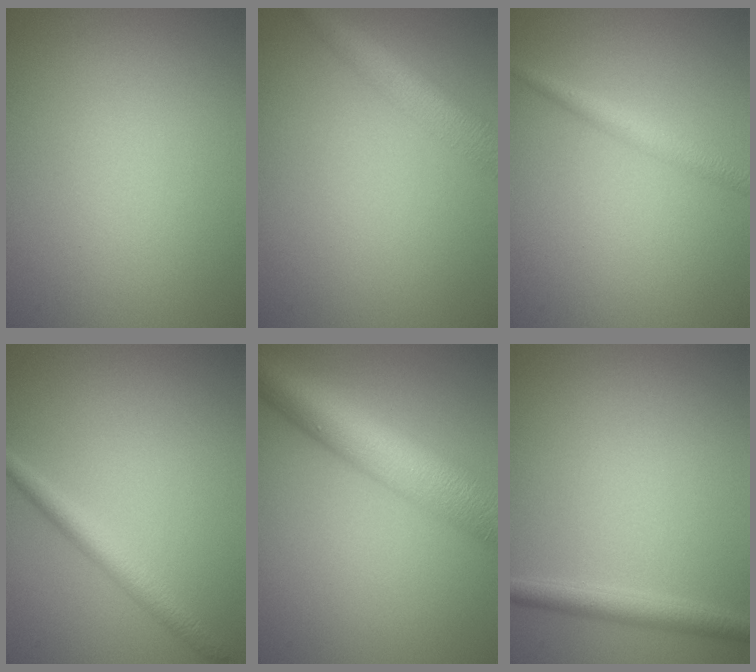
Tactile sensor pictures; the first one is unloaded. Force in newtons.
{"total": 4.3, "press": 4.3, "slide": 0.1}
{"total": 2.0, "press": 2.0, "slide": 0.0}
{"total": 2.2, "press": 2.2, "slide": 0.1}
{"total": 9.3, "press": 9.3, "slide": 0.2}
{"total": 2.2, "press": 2.2, "slide": 0.1}